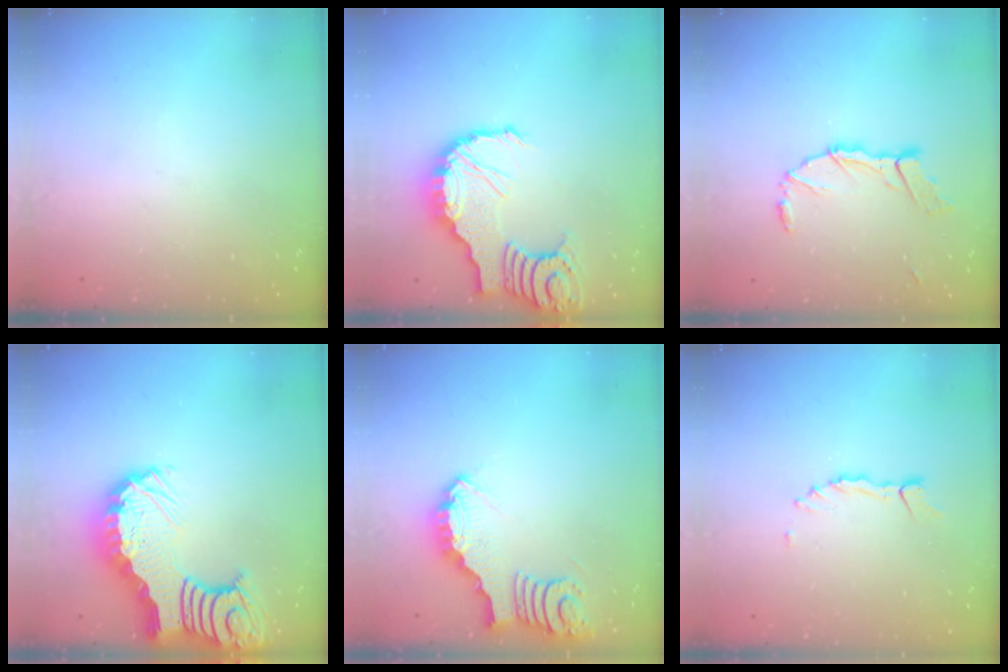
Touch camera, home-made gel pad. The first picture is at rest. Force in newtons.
{"total": 14.7, "press": 14.6, "slide": 1.5}
{"total": 10.3, "press": 10.2, "slide": 1.4}
{"total": 9.1, "press": 9.1, "slide": 1.1}
{"total": 3.8, "press": 3.8, "slide": 0.2}
{"total": 0.9, "press": 0.9, "slide": 0.1}